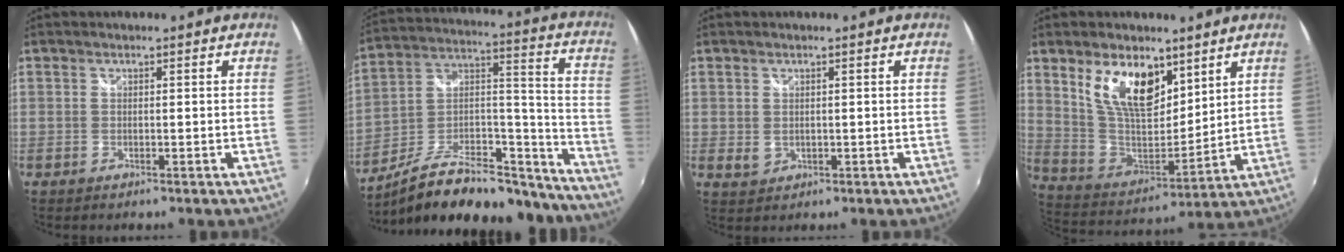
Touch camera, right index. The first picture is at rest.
{"total": 25.4, "force": [-20.5, 8.9, 12.2], "torque": [-0.194, 0.041, -0.294]}
{"total": 2.4, "force": [-0.1, 1.9, 1.5], "torque": [-0.028, -0.004, 0.004]}
{"total": 15.1, "force": [8.2, 7.6, 10.2], "torque": [-0.191, 0.002, 0.164]}